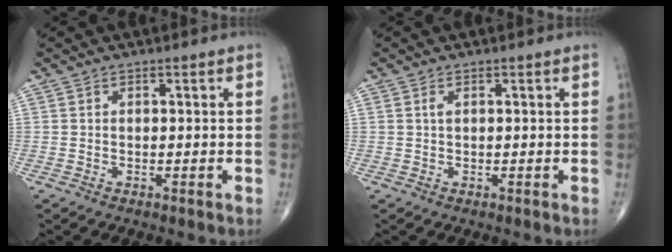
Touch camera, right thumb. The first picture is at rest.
{"total": 0.9, "force": [0.3, 0.4, 0.8], "torque": [-0.017, 0.006, 0.007]}